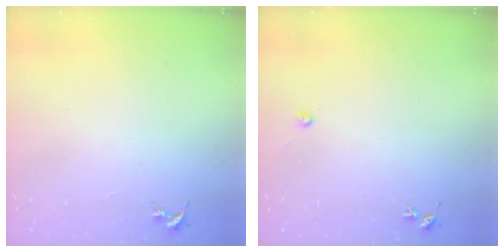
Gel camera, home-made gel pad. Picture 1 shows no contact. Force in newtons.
{"total": 3.0, "press": 3.0, "slide": 0.4}